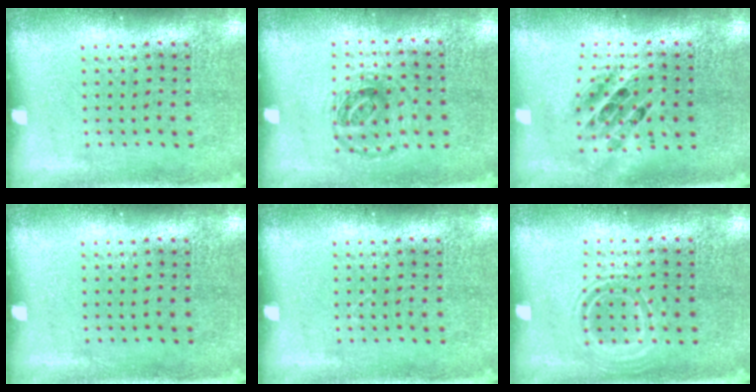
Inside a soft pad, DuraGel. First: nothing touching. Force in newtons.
{"total": 1.0, "press": 0.9, "slide": 0.3}
{"total": 1.7, "press": 1.4, "slide": 1.0}
{"total": 0.0}
{"total": 0.0}
{"total": 1.0, "press": 1.0, "slide": 0.2}